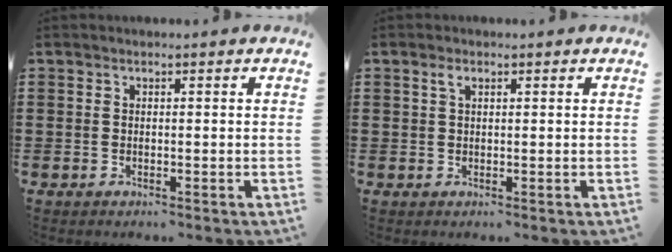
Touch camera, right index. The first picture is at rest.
{"total": 1.1, "force": [0.6, 0.2, 0.9], "torque": [-0.019, 0.005, 0.011]}